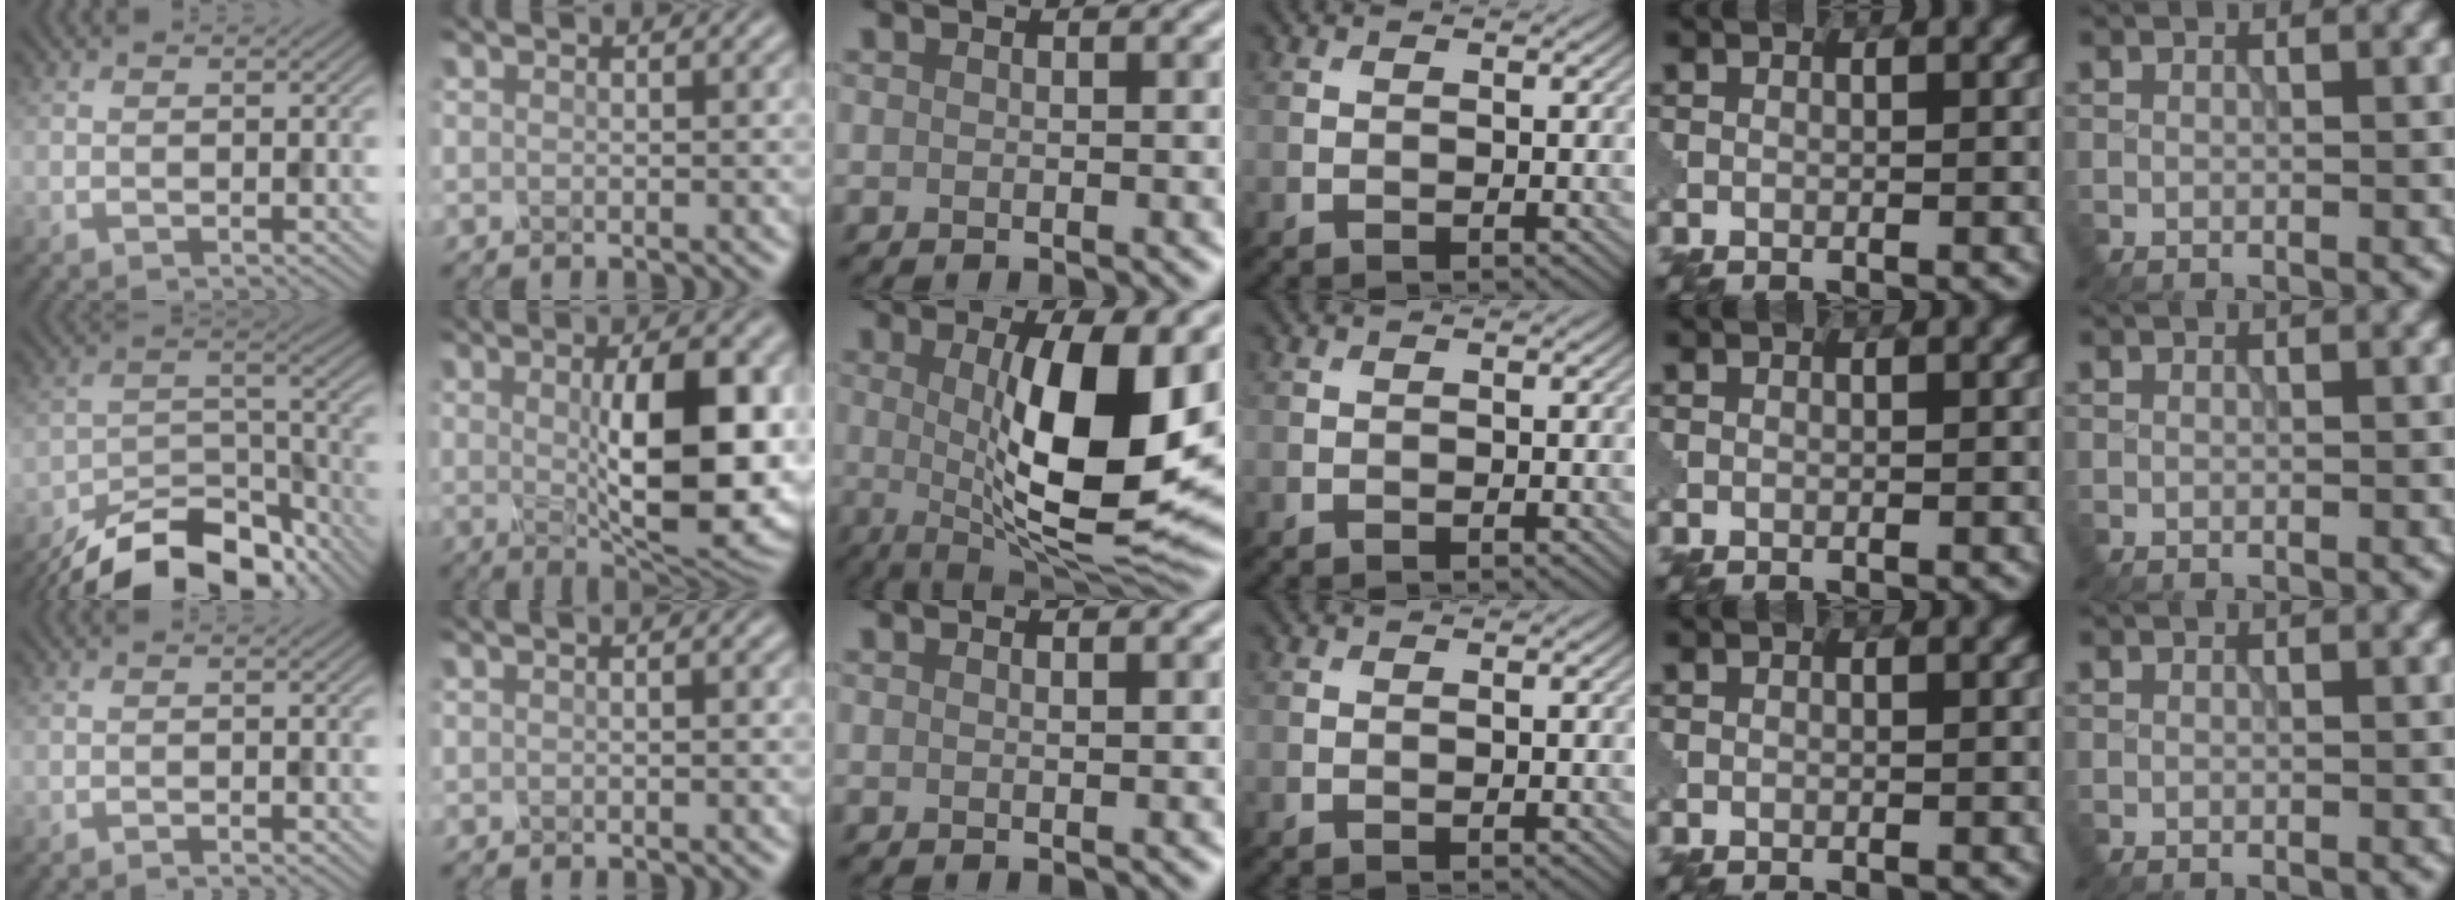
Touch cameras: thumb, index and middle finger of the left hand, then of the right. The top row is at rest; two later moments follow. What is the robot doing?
{"motion": "disassemble", "object": "glue stick"}